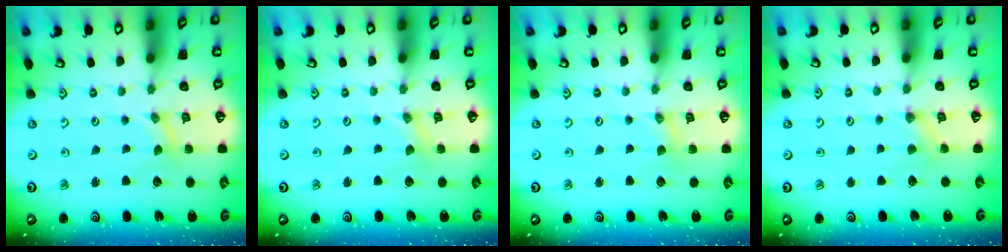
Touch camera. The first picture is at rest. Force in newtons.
{"total": 0.0}
{"total": 0.8, "press": 0.8, "slide": 0.2}
{"total": 2.8, "press": 2.7, "slide": 0.6}